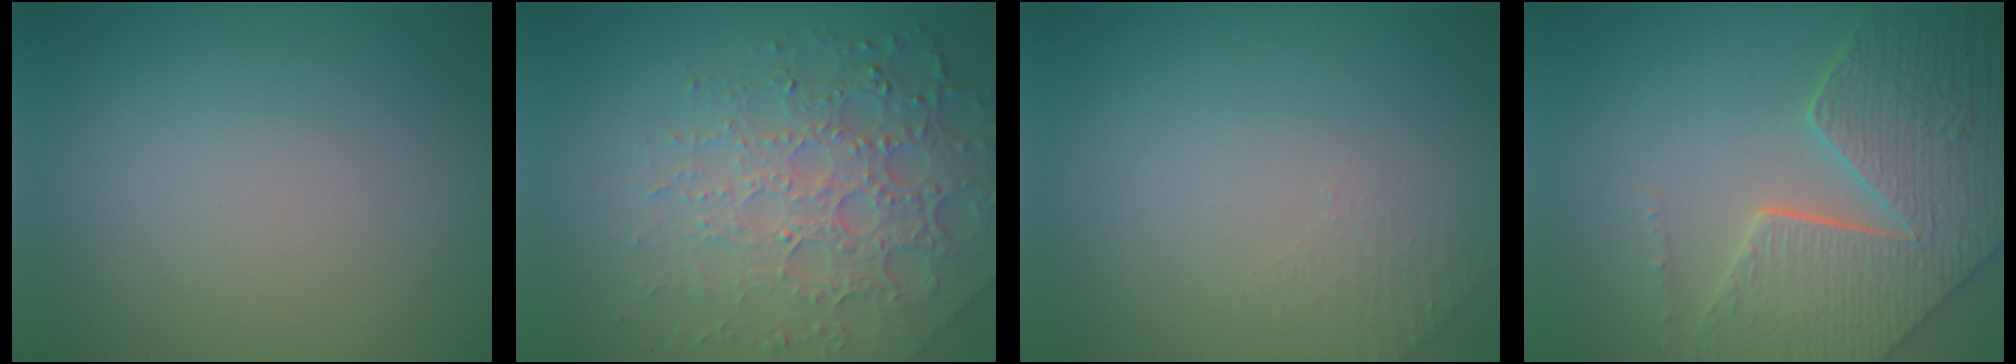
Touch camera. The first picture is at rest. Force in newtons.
{"total": 6.9, "press": 5.0, "slide": 4.7}
{"total": 1.3, "press": 1.2, "slide": 0.3}
{"total": 8.3, "press": 6.1, "slide": 5.6}